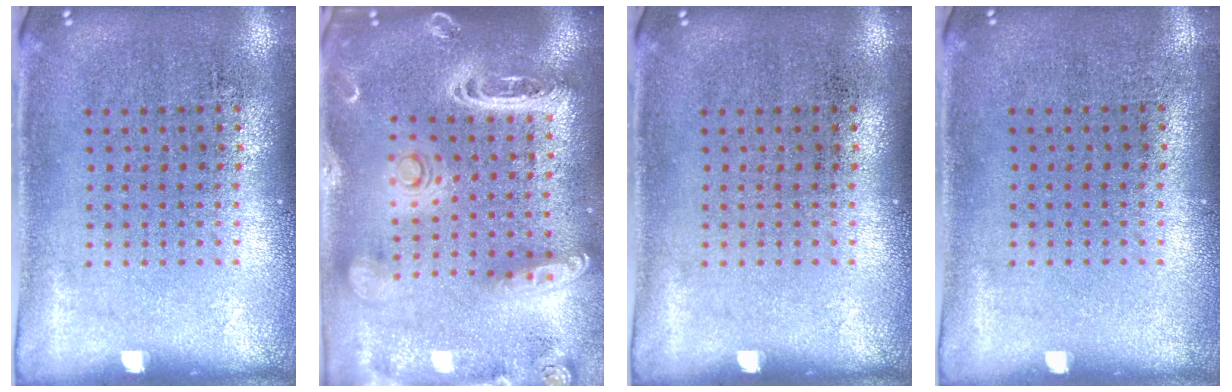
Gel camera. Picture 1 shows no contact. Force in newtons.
{"total": 3.0, "press": 2.5, "slide": 1.5}
{"total": 0.0}
{"total": 0.0}